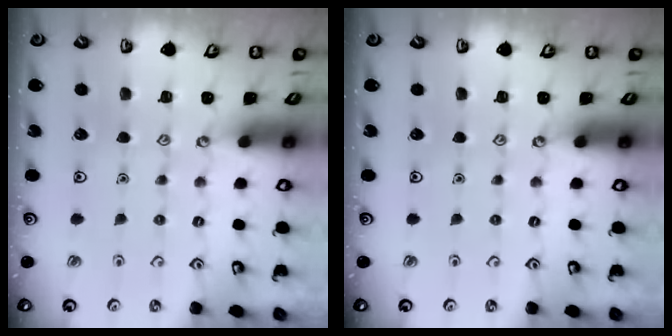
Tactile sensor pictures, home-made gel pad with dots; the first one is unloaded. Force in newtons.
{"total": 0.0}